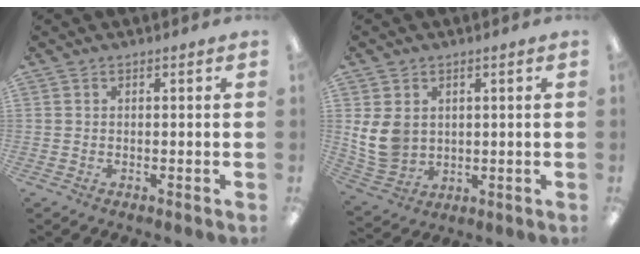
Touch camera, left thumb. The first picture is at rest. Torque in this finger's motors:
{"motor_torque": [-0.08, 0.46, 0.25, -0.23, 0.05]}